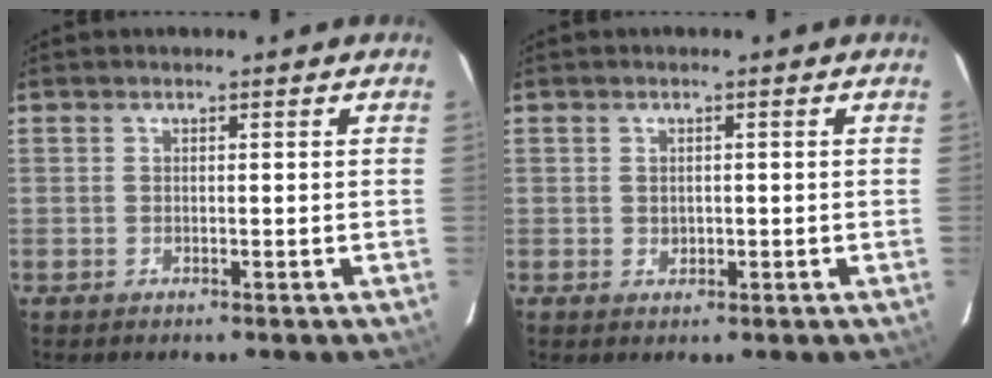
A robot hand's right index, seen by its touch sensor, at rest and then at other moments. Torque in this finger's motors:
{"motor_torque": [-0.06, 0.07, -0.06, 0.00]}